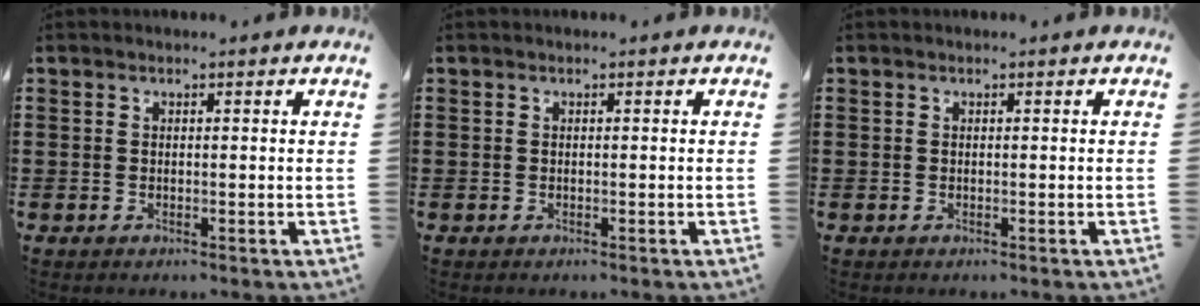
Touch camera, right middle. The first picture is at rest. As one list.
[{"total": 0.0}, {"total": 0.0}]